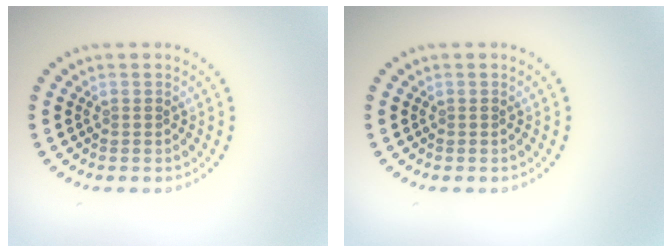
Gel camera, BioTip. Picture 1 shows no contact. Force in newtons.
{"total": 0.0}